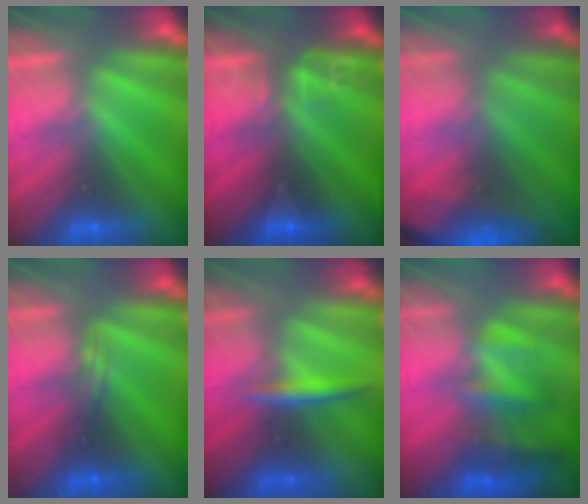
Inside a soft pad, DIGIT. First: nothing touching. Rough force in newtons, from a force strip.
{"total": 2.8}
{"total": 8.3}
{"total": 2.3}
{"total": 2.5}
{"total": 4.9}